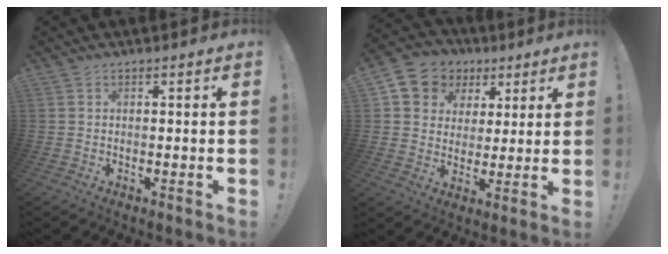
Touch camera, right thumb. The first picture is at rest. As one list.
[{"total": 8.9, "force": [3.4, 7.9, 2.4], "torque": [-0.036, -0.021, 0.072]}]